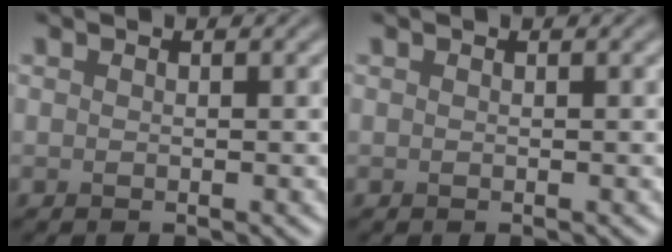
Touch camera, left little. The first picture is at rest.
{"total": 0.0}